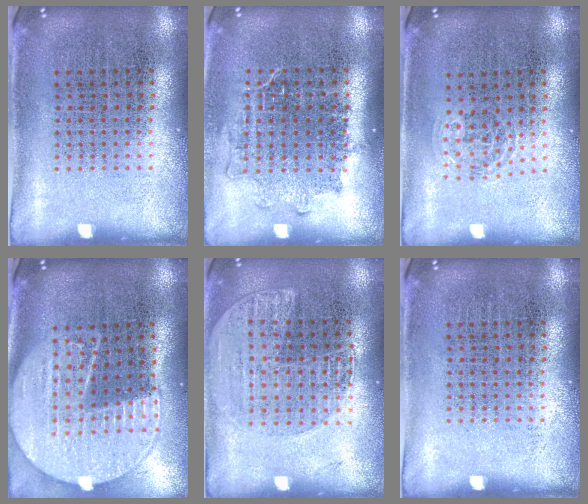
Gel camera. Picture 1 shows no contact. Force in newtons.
{"total": 1.2, "press": 1.1, "slide": 0.6}
{"total": 0.8, "press": 0.6, "slide": 0.6}
{"total": 2.2, "press": 1.9, "slide": 1.0}
{"total": 1.3, "press": 1.3, "slide": 0.2}
{"total": 0.0}